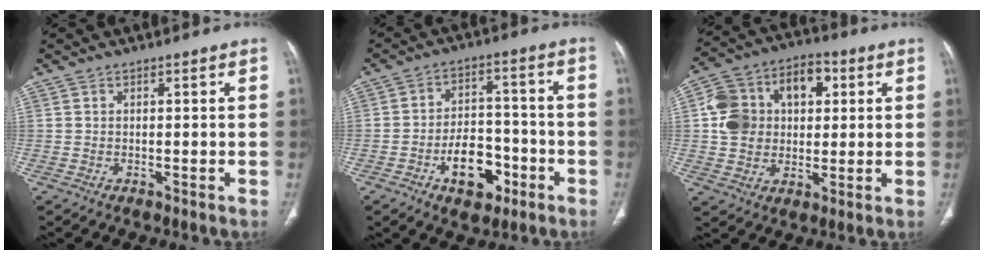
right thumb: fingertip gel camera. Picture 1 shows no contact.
{"total": 10.7, "force": [-4.9, 6.6, 6.9], "torque": [-0.080, 0.039, -0.074]}
{"total": 15.2, "force": [2.7, 11.6, 9.4], "torque": [-0.133, 0.023, 0.044]}